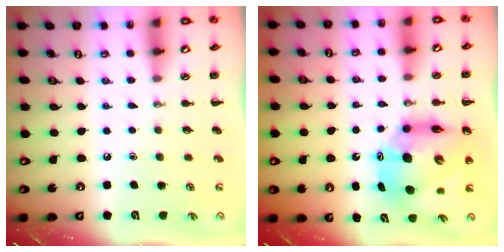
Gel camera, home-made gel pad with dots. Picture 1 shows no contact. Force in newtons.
{"total": 13.1, "press": 12.6, "slide": 3.8}